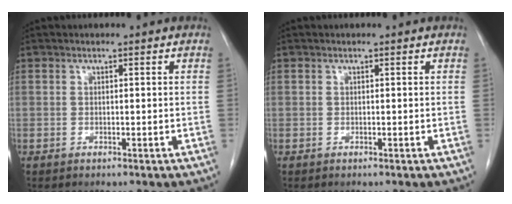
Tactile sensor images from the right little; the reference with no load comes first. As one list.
[{"total": 0.0}]